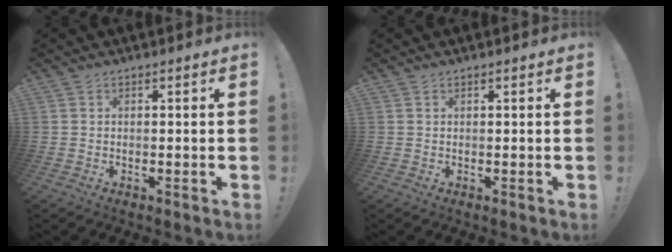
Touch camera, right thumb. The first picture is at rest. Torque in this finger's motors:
{"motor_torque": [-0.05, 0.17, 0.27, 0.03, 0.05]}